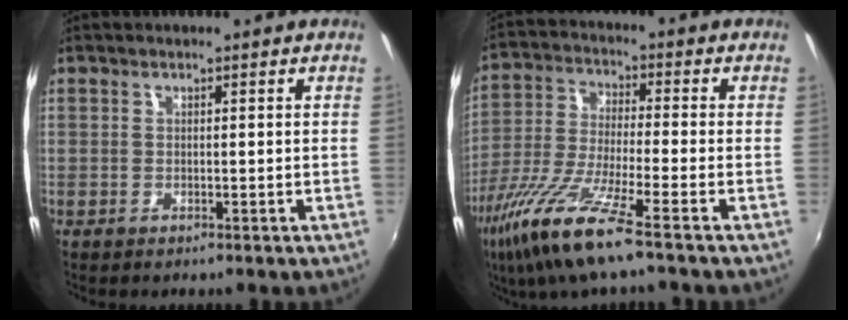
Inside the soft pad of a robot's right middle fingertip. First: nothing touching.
{"total": 13.3, "force": [-8.4, 0.6, 10.2], "torque": [-0.218, -0.034, -0.164]}